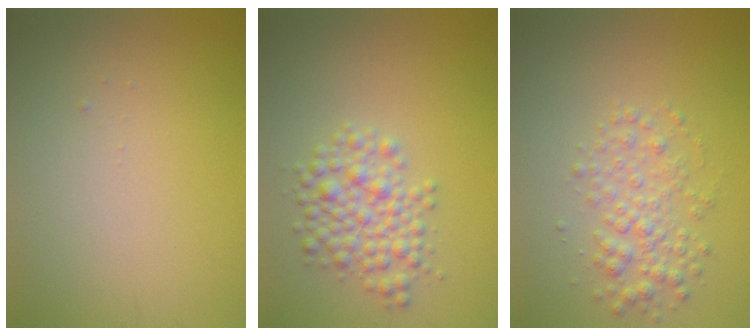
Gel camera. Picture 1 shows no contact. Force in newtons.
{"total": 3.9, "press": 3.9, "slide": 0.2}
{"total": 3.0, "press": 3.0, "slide": 0.0}